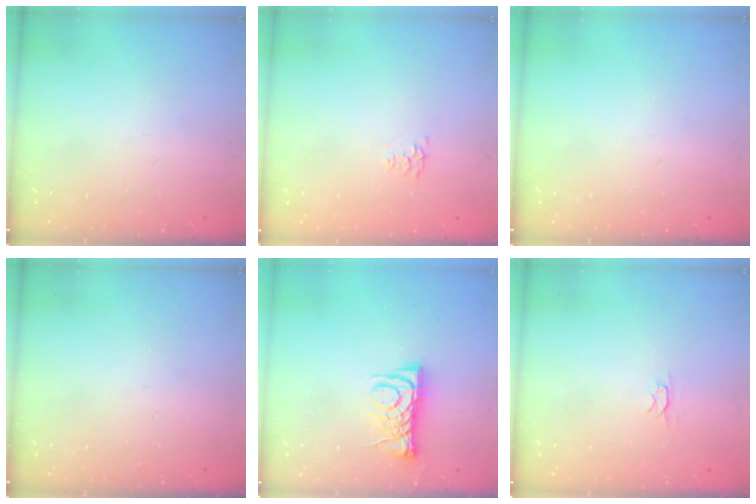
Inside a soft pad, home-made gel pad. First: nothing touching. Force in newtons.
{"total": 4.5, "press": 4.4, "slide": 0.6}
{"total": 0.0}
{"total": 0.0}
{"total": 8.8, "press": 8.8, "slide": 0.7}
{"total": 2.4, "press": 2.3, "slide": 0.5}